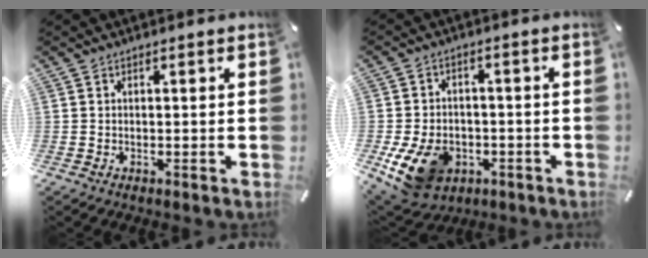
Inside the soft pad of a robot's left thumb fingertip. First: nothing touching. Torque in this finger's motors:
{"motor_torque": [0.51, 2.17, 0.64, -0.09, 0.46]}